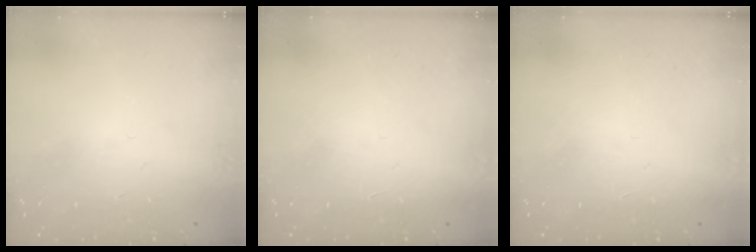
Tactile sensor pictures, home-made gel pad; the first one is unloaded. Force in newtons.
{"total": 1.5, "press": 1.5, "slide": 0.1}
{"total": 1.5, "press": 1.5, "slide": 0.1}